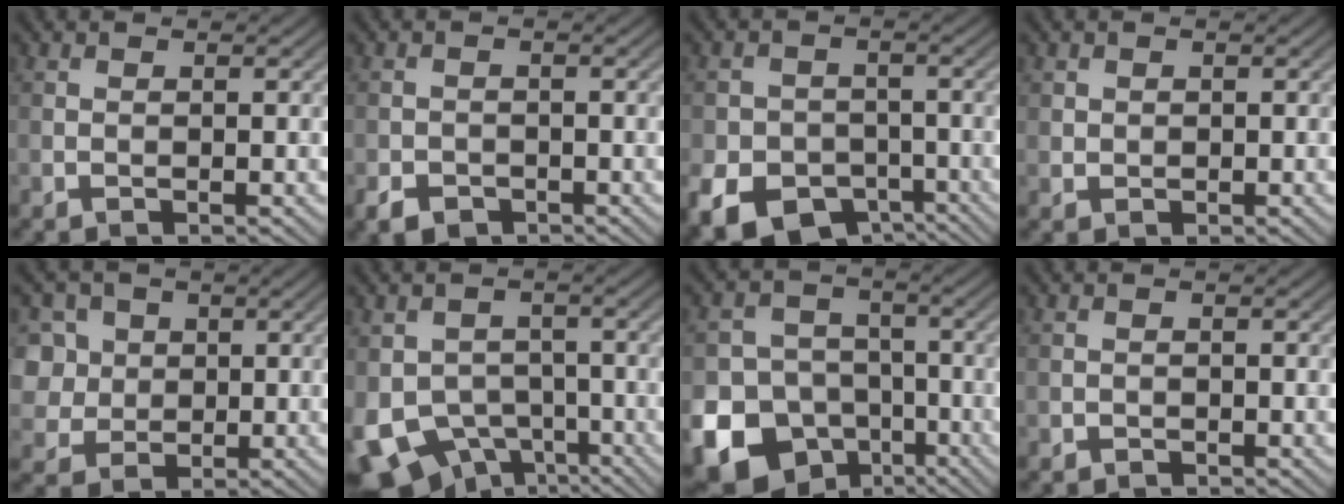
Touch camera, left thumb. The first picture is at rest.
{"total": 2.5, "force": [-1.5, 1.7, 1.0], "torque": [-0.018, -0.006, -0.034]}
{"total": 10.8, "force": [-5.8, 8.1, 4.2], "torque": [-0.084, -0.034, -0.106]}
{"total": 1.2, "force": [0.4, 1.1, 0.3], "torque": [-0.008, -0.005, 0.008]}
{"total": 8.3, "force": [2.2, 7.3, 3.2], "torque": [-0.111, 0.012, 0.036]}
{"total": 9.2, "force": [-4.2, 6.8, 4.6], "torque": [-0.102, -0.031, -0.079]}
{"total": 17.7, "force": [-9.0, 14.2, 5.5], "torque": [-0.149, -0.065, -0.152]}
{"total": 0.6, "force": [-0.5, 0.4, 0.1], "torque": [0.002, -0.002, -0.008]}